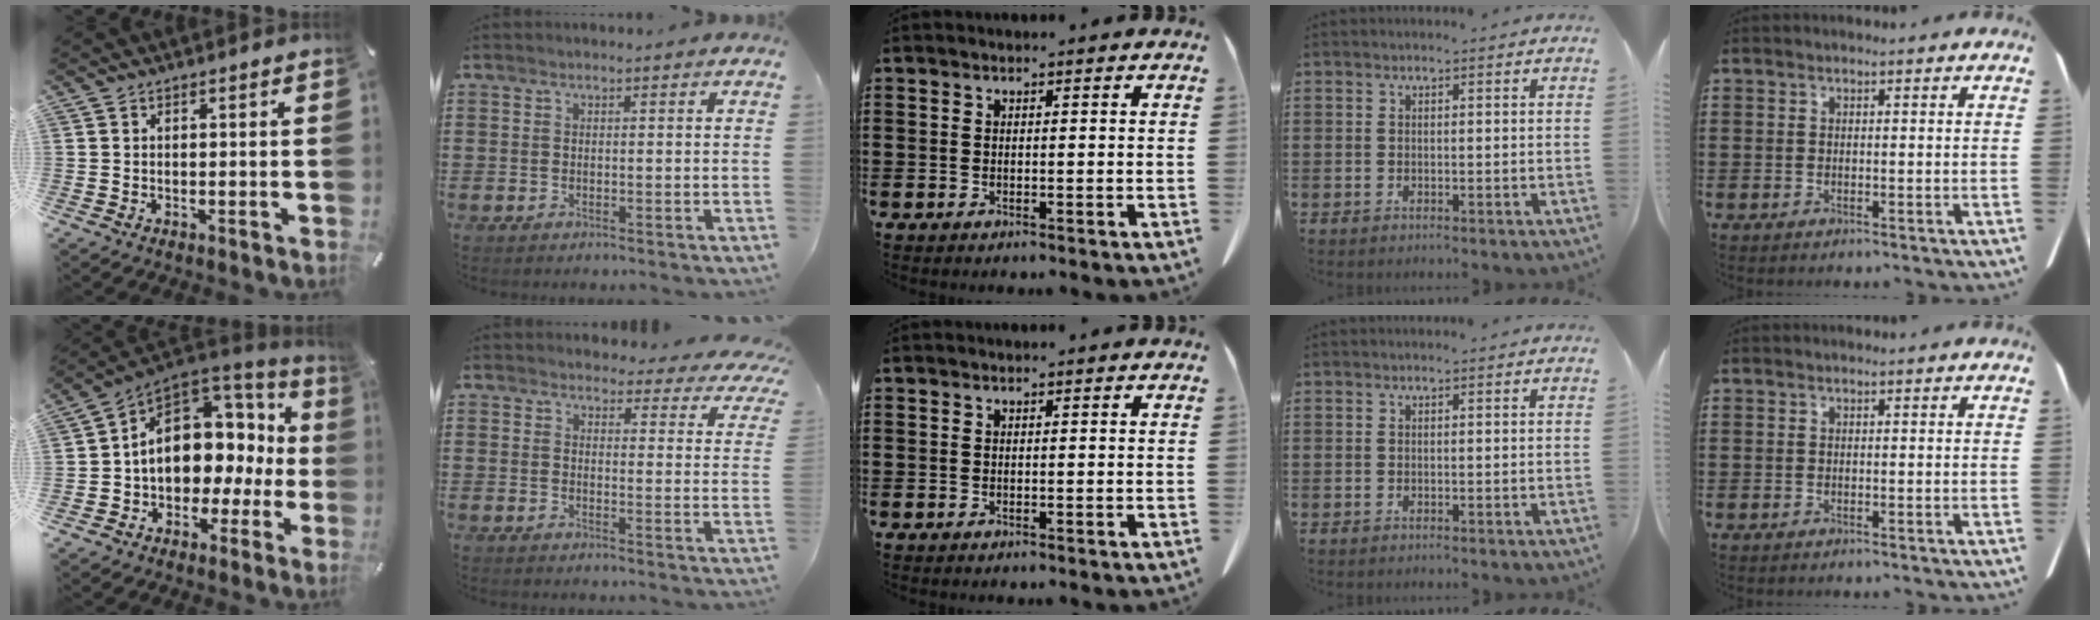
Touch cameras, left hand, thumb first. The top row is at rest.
{"thumb": {"total": 11.8, "force": [2.2, 9.4, 6.9], "torque": [-0.114, -0.022, 0.040]}, "index": {"total": 3.7, "force": [3.5, 0.9, 0.7], "torque": [-0.024, -0.016, 0.060]}}